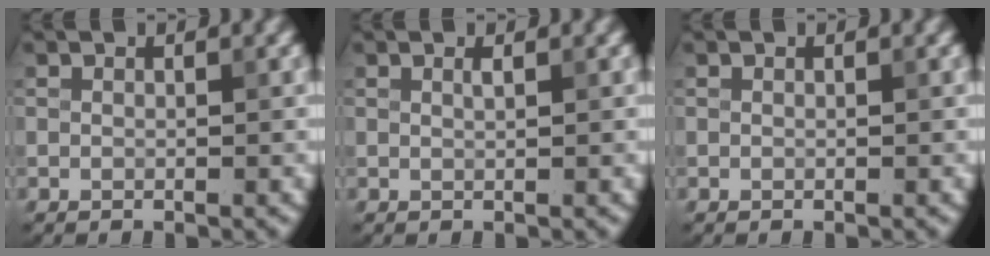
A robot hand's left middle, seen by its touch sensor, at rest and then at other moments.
{"total": 0.6, "force": [0.3, 0.2, 0.5], "torque": [-0.005, 0.002, 0.005]}
{"total": 0.0}